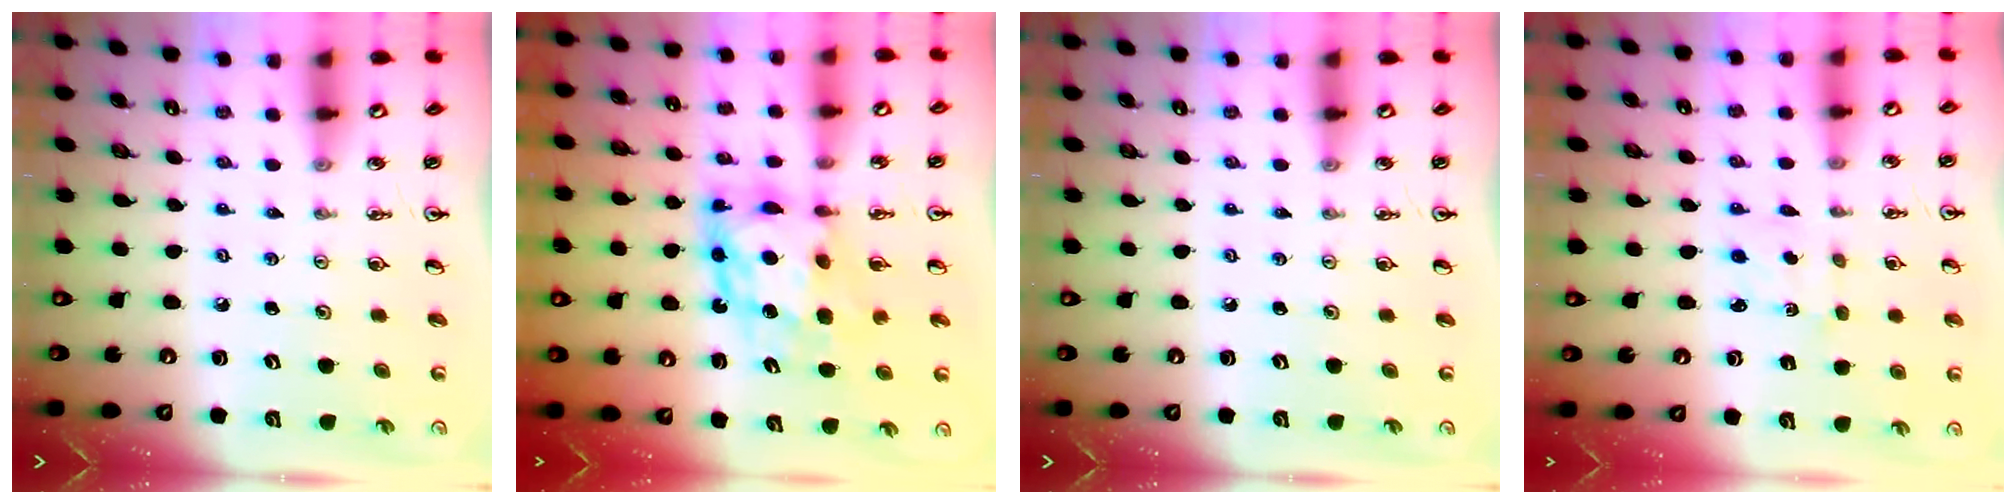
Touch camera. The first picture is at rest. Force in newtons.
{"total": 10.0, "press": 10.0, "slide": 0.9}
{"total": 0.0}
{"total": 2.0, "press": 2.0, "slide": 0.4}